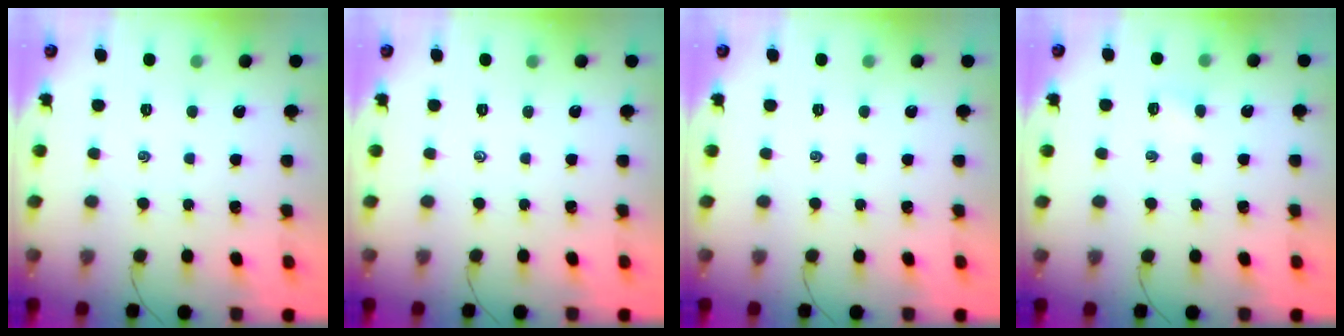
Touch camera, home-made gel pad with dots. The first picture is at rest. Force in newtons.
{"total": 0.0}
{"total": 0.0}
{"total": 1.6, "press": 1.5, "slide": 0.5}